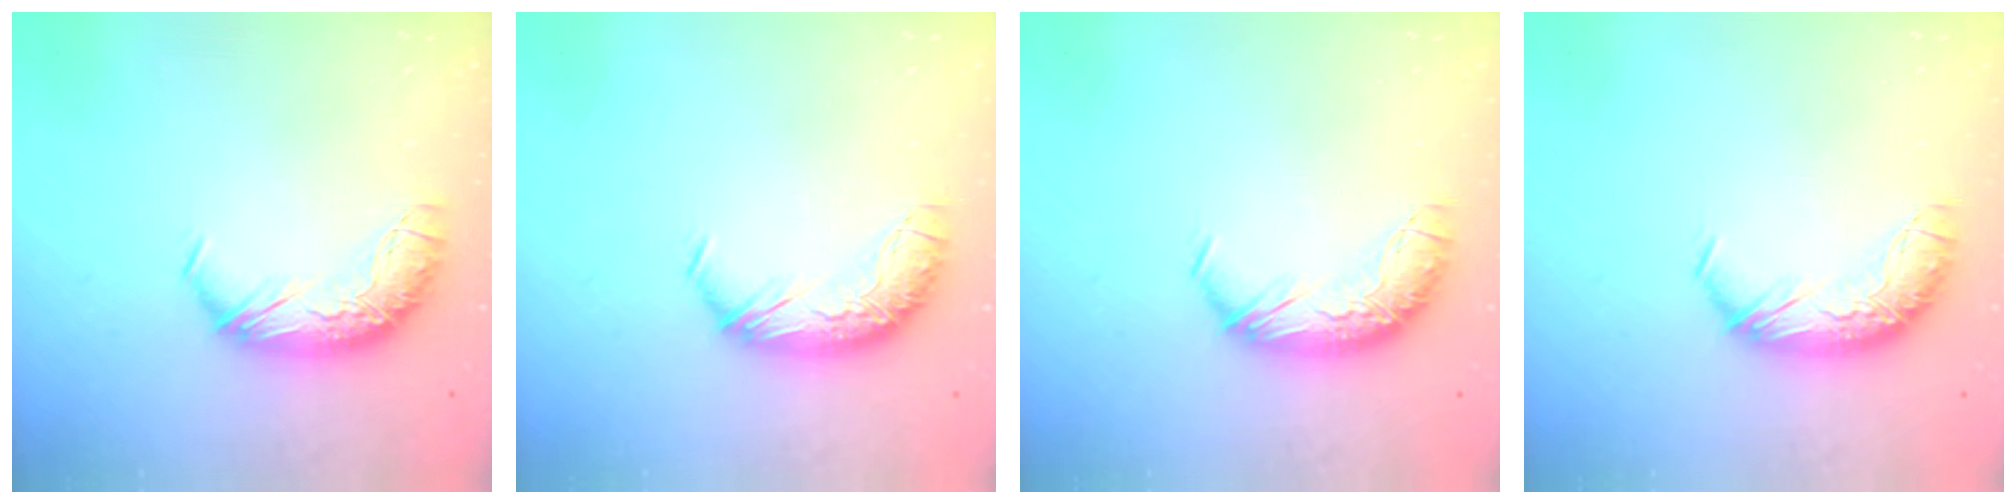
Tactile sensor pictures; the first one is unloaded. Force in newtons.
{"total": 0.0}
{"total": 0.0}
{"total": 0.0}